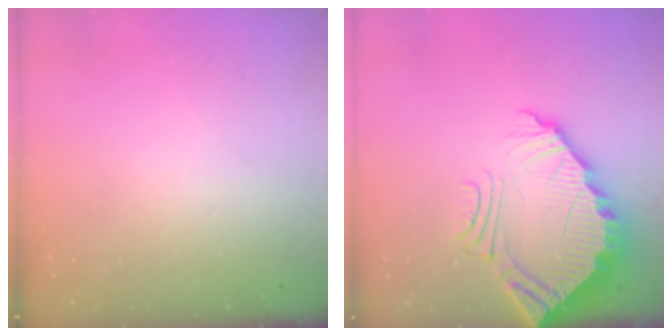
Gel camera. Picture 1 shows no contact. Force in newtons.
{"total": 4.8, "press": 4.8, "slide": 0.3}